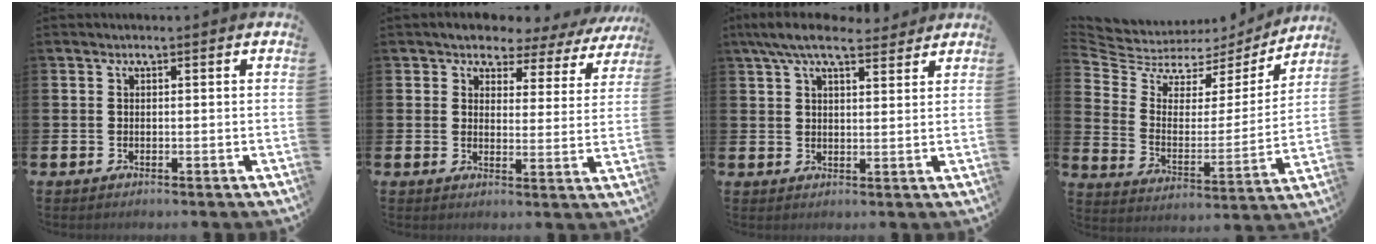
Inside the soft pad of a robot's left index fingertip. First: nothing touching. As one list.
[{"total": 3.2, "force": [2.8, 1.6, 0.4], "torque": [-0.025, -0.028, 0.039]}, {"total": 6.8, "force": [5.7, 1.9, 3.1], "torque": [-0.066, -0.018, 0.103]}, {"total": 6.3, "force": [5.2, 3.3, 1.2], "torque": [-0.063, -0.040, 0.086]}]